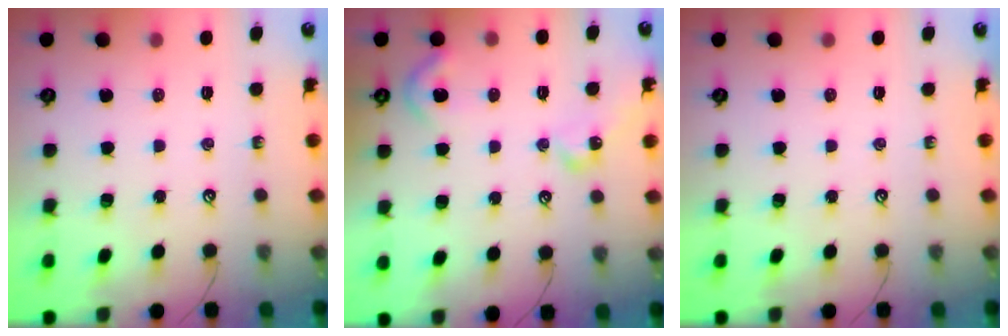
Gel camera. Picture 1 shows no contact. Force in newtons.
{"total": 8.5, "press": 8.4, "slide": 1.0}
{"total": 0.0}